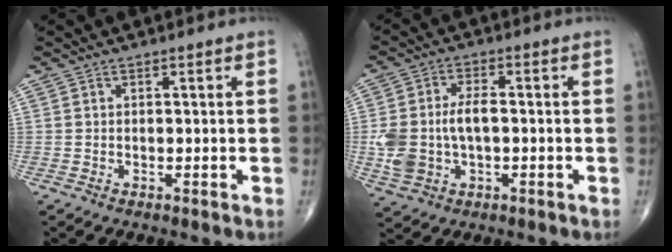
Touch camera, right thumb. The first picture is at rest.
{"total": 9.5, "force": [-0.7, 5.8, 7.5], "torque": [-0.157, 0.017, -0.007]}